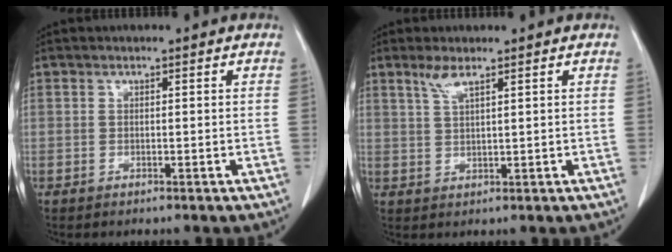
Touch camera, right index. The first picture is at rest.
{"total": 3.2, "force": [2.1, 0.6, 2.4], "torque": [-0.053, 0.005, 0.046]}